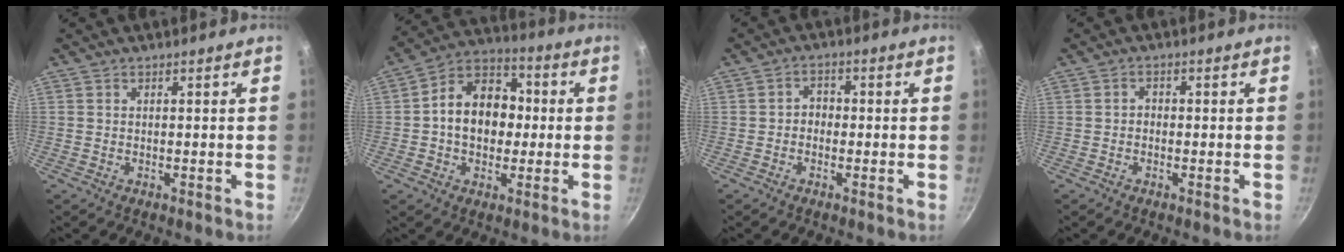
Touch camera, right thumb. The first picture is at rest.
{"total": 13.8, "force": [0.0, 10.5, 9.0], "torque": [-0.100, 0.029, -0.019]}
{"total": 2.6, "force": [-0.8, 2.2, 1.2], "torque": [-0.004, 0.014, -0.018]}
{"total": 1.3, "force": [-0.5, 1.0, 0.6], "torque": [-0.008, 0.008, -0.009]}